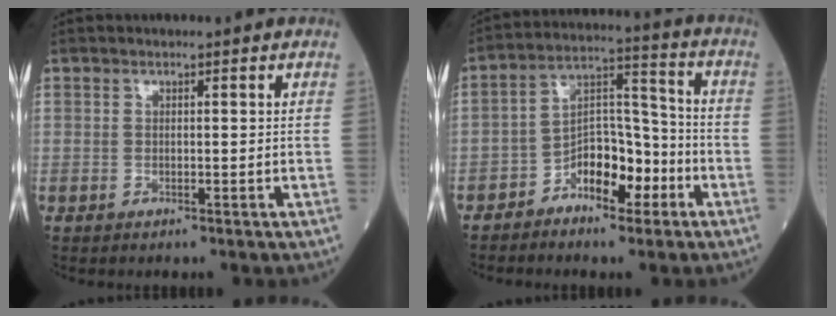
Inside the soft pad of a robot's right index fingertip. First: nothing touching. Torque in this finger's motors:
{"motor_torque": [0.26, -0.26, 0.42, 0.09]}